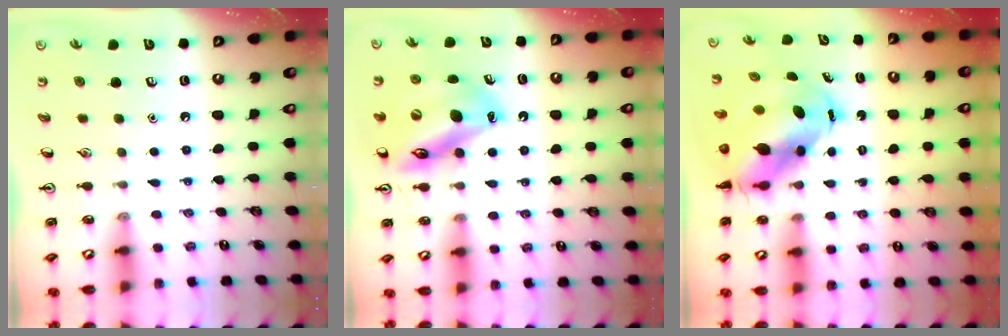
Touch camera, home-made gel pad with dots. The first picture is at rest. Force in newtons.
{"total": 14.9, "press": 14.4, "slide": 3.7}
{"total": 8.8, "press": 8.5, "slide": 2.1}